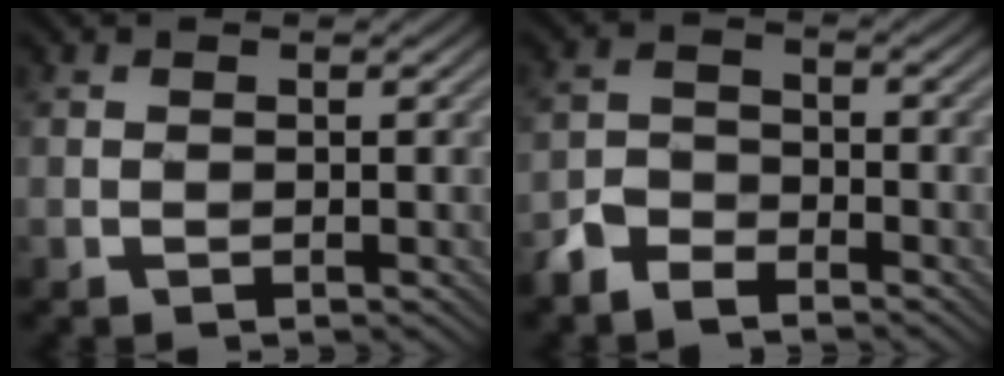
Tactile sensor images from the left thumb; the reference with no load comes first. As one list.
[{"total": 4.5, "force": [-3.6, 2.0, 1.7], "torque": [-0.034, -0.005, -0.083]}]